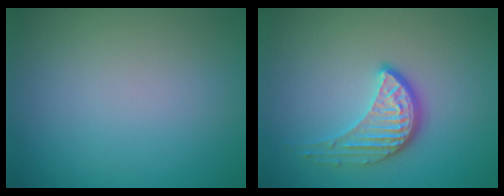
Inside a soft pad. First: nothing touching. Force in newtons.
{"total": 3.8, "press": 2.9, "slide": 2.4}